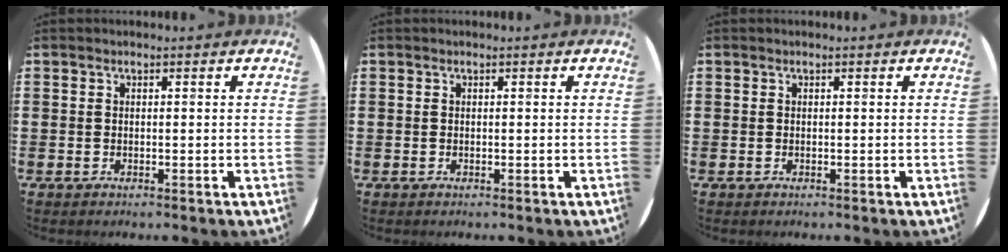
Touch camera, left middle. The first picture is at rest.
{"total": 0.0}
{"total": 0.0}